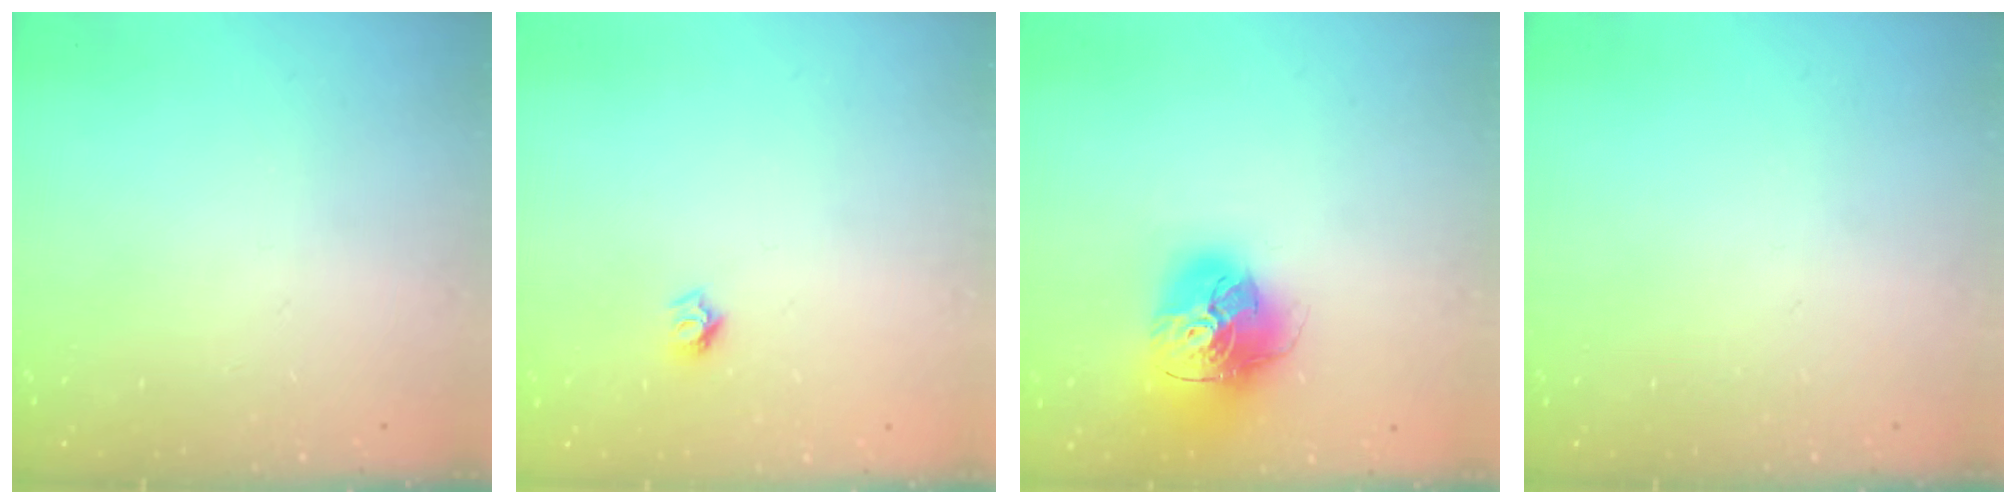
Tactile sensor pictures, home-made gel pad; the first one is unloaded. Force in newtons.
{"total": 5.5, "press": 5.5, "slide": 0.5}
{"total": 18.6, "press": 18.5, "slide": 1.9}
{"total": 0.0}